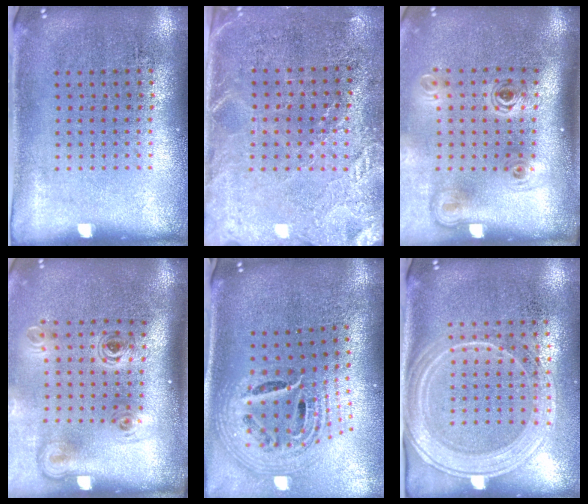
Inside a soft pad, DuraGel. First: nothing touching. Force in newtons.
{"total": 3.0, "press": 2.7, "slide": 1.2}
{"total": 2.1, "press": 1.4, "slide": 1.6}
{"total": 2.2, "press": 1.5, "slide": 1.7}
{"total": 2.6, "press": 1.8, "slide": 1.9}
{"total": 2.1, "press": 1.9, "slide": 0.9}